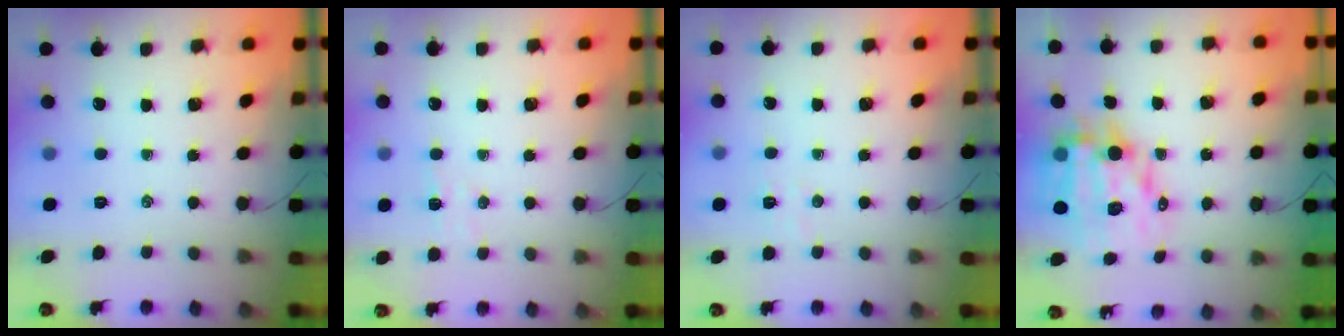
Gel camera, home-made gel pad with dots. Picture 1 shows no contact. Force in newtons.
{"total": 4.3, "press": 4.2, "slide": 1.0}
{"total": 4.2, "press": 4.1, "slide": 0.8}
{"total": 14.1, "press": 13.6, "slide": 3.5}